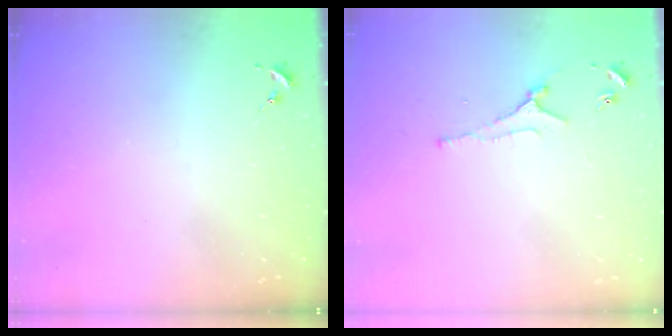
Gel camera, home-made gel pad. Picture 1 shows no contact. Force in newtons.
{"total": 3.7, "press": 3.7, "slide": 0.7}